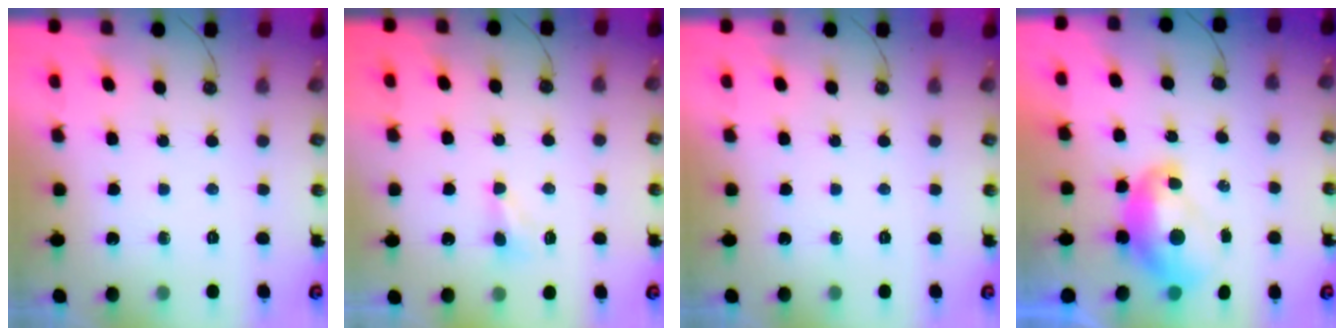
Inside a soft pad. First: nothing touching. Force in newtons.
{"total": 1.0, "press": 0.9, "slide": 0.3}
{"total": 0.0}
{"total": 2.8, "press": 2.8, "slide": 0.4}